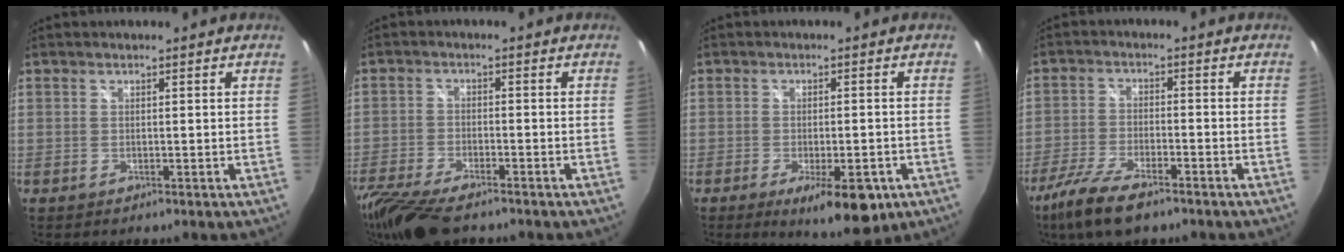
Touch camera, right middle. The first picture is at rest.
{"total": 14.0, "force": [-11.0, 4.0, 7.7], "torque": [-0.182, -0.045, -0.197]}
{"total": 9.9, "force": [-5.1, 3.4, 7.8], "torque": [-0.122, -0.018, -0.066]}
{"total": 10.5, "force": [-7.5, 3.1, 6.8], "torque": [-0.162, -0.028, -0.144]}